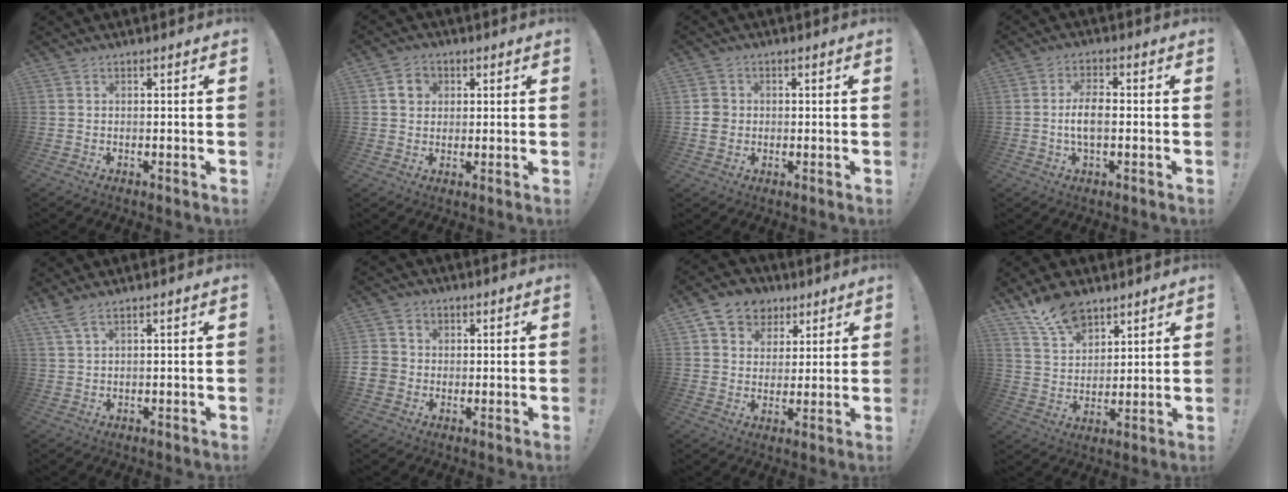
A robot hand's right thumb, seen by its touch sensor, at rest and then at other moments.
{"total": 5.6, "force": [1.9, 4.8, 2.0], "torque": [-0.021, -0.001, 0.036]}
{"total": 4.7, "force": [-0.4, 4.4, 1.8], "torque": [-0.029, 0.009, -0.005]}
{"total": 6.3, "force": [-1.2, 2.6, 5.6], "torque": [-0.110, 0.005, -0.022]}
{"total": 3.0, "force": [2.0, 0.3, 2.2], "torque": [-0.054, -0.004, 0.038]}
{"total": 6.4, "force": [-0.1, 6.1, 1.9], "torque": [-0.046, 0.006, 0.000]}
{"total": 10.5, "force": [5.5, 8.5, 3.0], "torque": [-0.039, -0.029, 0.109]}
{"total": 11.6, "force": [8.8, 6.2, 4.3], "torque": [-0.078, -0.053, 0.169]}